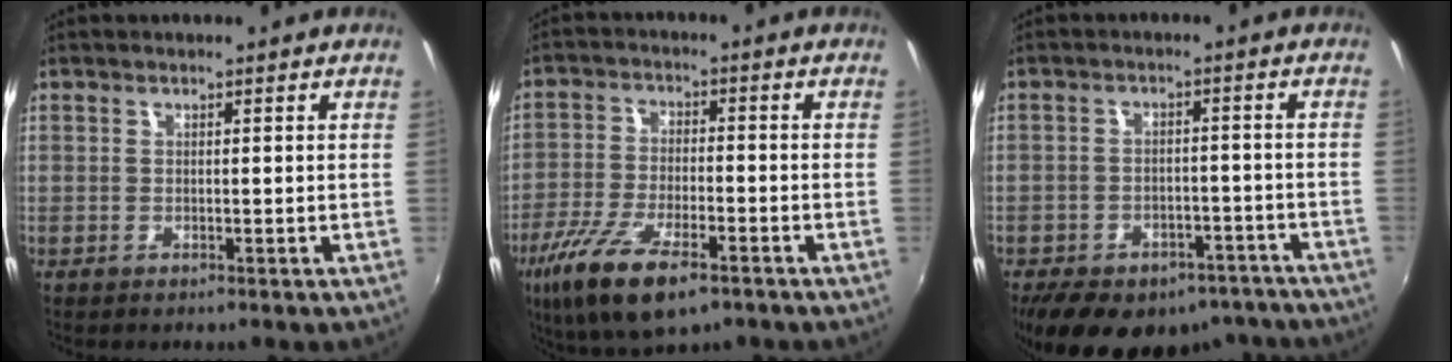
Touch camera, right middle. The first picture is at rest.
{"total": 13.8, "force": [-8.3, 4.7, 9.9], "torque": [-0.214, -0.040, -0.157]}
{"total": 19.9, "force": [-15.0, 10.2, 8.2], "torque": [-0.170, 0.008, -0.180]}